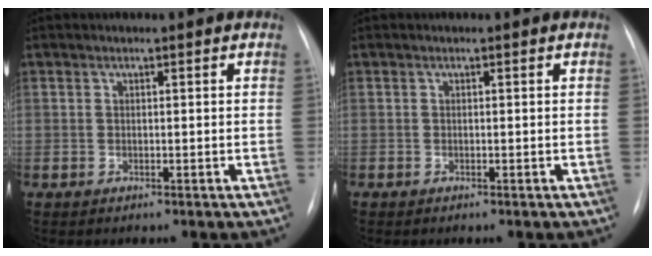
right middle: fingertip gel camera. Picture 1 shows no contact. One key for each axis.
{"total": 0.0}